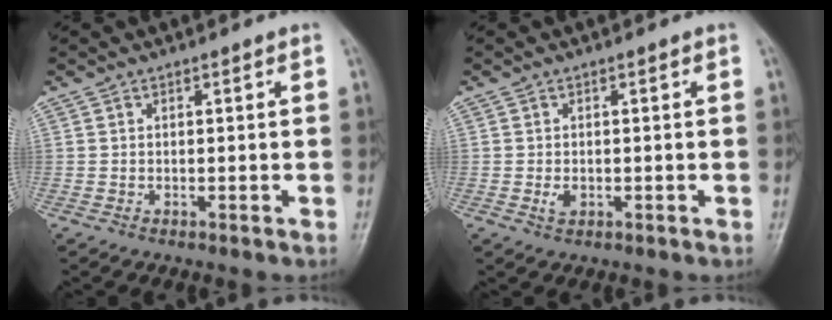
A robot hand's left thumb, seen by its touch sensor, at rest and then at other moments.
{"total": 1.7, "force": [-0.3, 1.2, 1.2], "torque": [-0.020, -0.002, -0.005]}